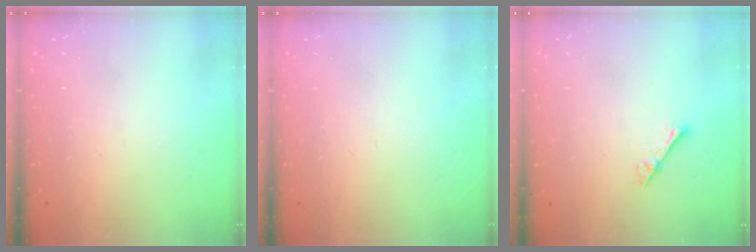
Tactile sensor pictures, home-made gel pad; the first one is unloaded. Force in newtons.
{"total": 0.0}
{"total": 1.8, "press": 1.8, "slide": 0.1}